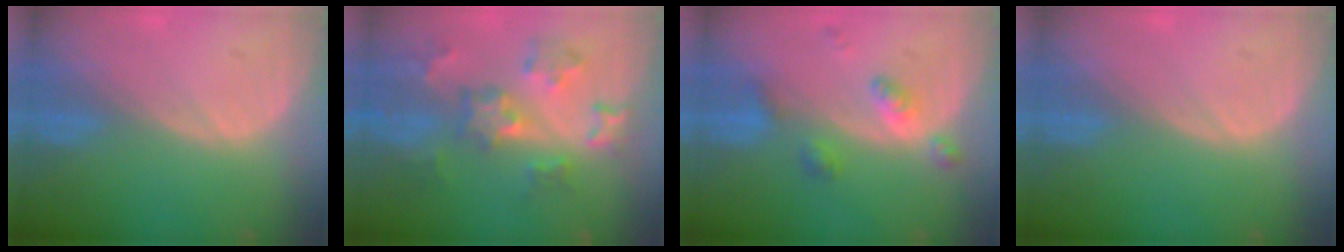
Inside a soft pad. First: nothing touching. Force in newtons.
{"total": 8.8, "press": 7.8, "slide": 3.9}
{"total": 4.5, "press": 4.5, "slide": 0.0}
{"total": 0.0}